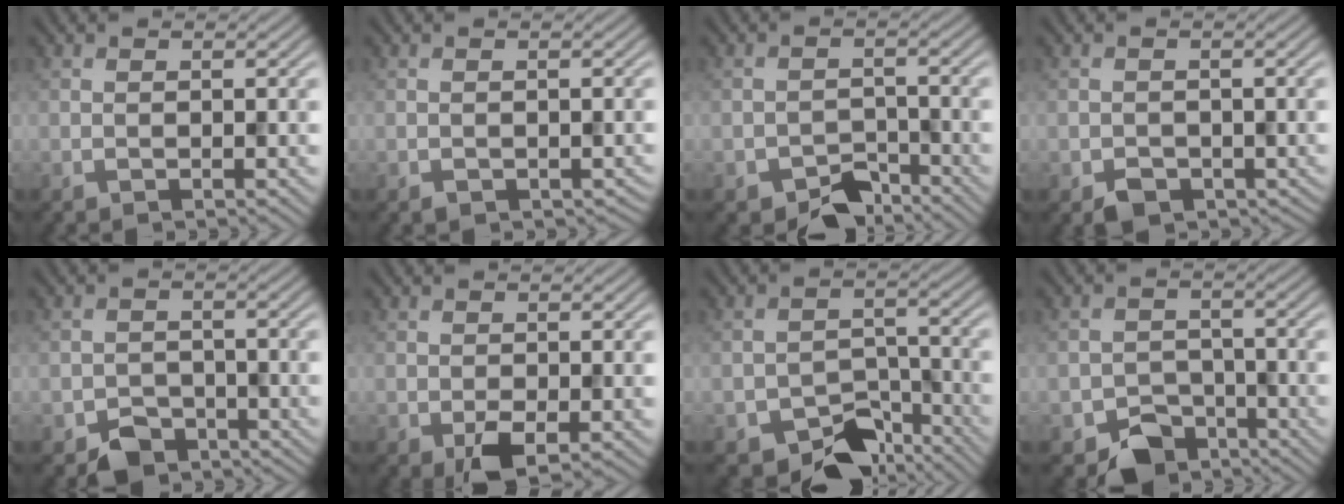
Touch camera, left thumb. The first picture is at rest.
{"total": 1.1, "force": [-0.5, 0.9, 0.5], "torque": [-0.011, -0.011, -0.006]}
{"total": 4.5, "force": [-3.4, 2.5, 1.6], "torque": [-0.022, -0.006, -0.062]}
{"total": 2.7, "force": [-1.4, 2.0, 1.0], "torque": [-0.016, -0.013, -0.027]}
{"total": 4.2, "force": [-2.8, 2.8, 1.3], "torque": [-0.021, -0.009, -0.053]}
{"total": 3.4, "force": [-1.0, 2.0, 2.6], "torque": [-0.056, -0.014, -0.016]}
{"total": 8.1, "force": [-5.9, 4.4, 3.4], "torque": [-0.046, -0.016, -0.097]}
{"total": 6.0, "force": [-4.0, 4.0, 2.0], "torque": [-0.027, -0.014, -0.070]}